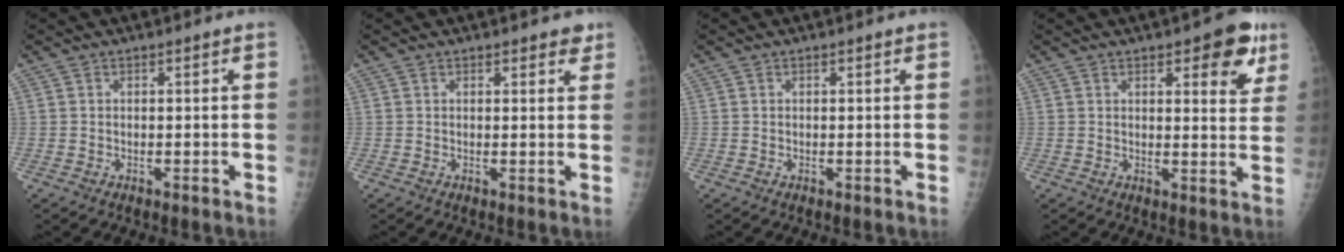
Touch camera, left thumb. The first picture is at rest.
{"total": 2.4, "force": [1.8, 1.1, 1.2], "torque": [0.005, -0.007, 0.017]}
{"total": 0.0}
{"total": 8.5, "force": [4.4, 3.1, 6.5], "torque": [-0.050, -0.018, 0.049]}